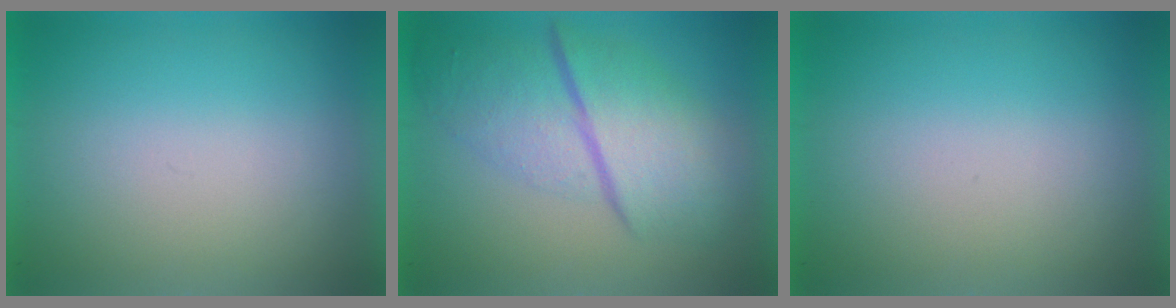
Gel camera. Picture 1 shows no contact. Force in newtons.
{"total": 5.3}
{"total": 0.0}